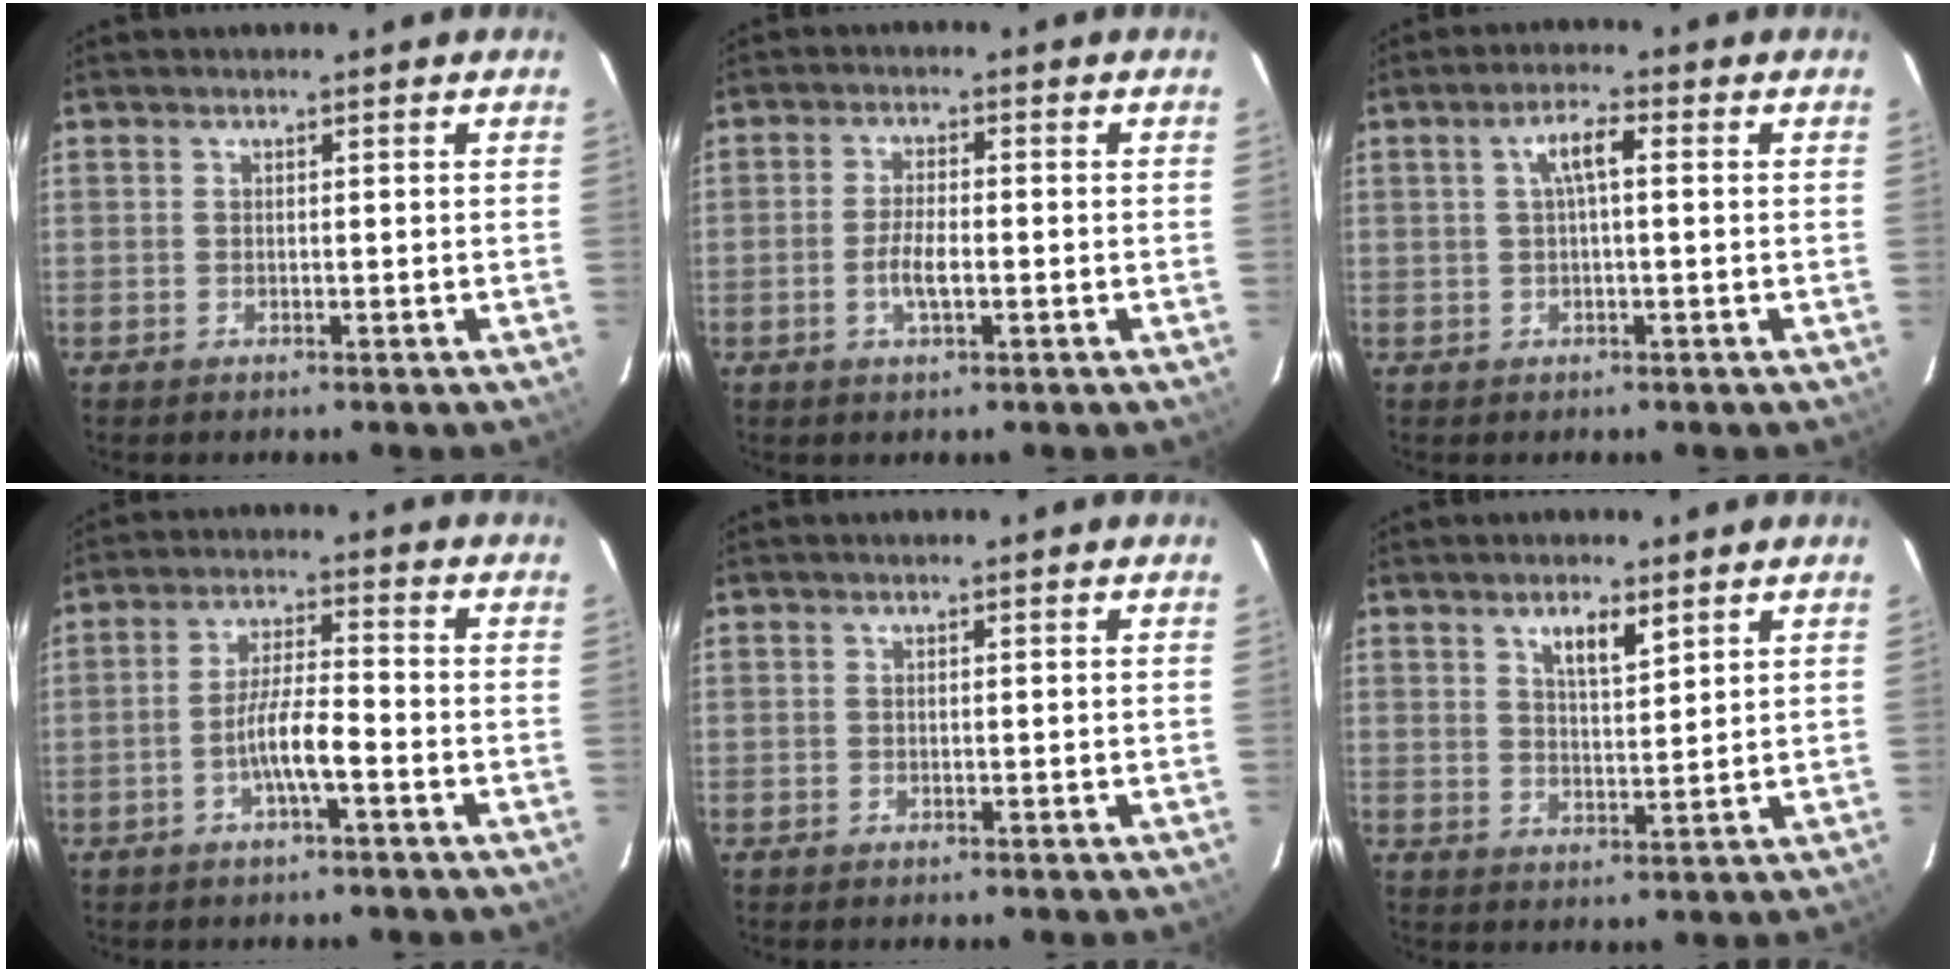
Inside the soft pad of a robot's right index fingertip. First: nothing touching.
{"total": 4.1, "force": [-1.3, 1.3, 3.7], "torque": [-0.075, -0.002, -0.025]}
{"total": 4.0, "force": [0.6, 0.9, 3.9], "torque": [-0.075, 0.012, 0.013]}
{"total": 6.1, "force": [-2.8, 0.7, 5.3], "torque": [-0.104, 0.003, -0.050]}
{"total": 0.0}
{"total": 4.8, "force": [3.0, 1.5, 3.5], "torque": [-0.059, 0.002, 0.054]}